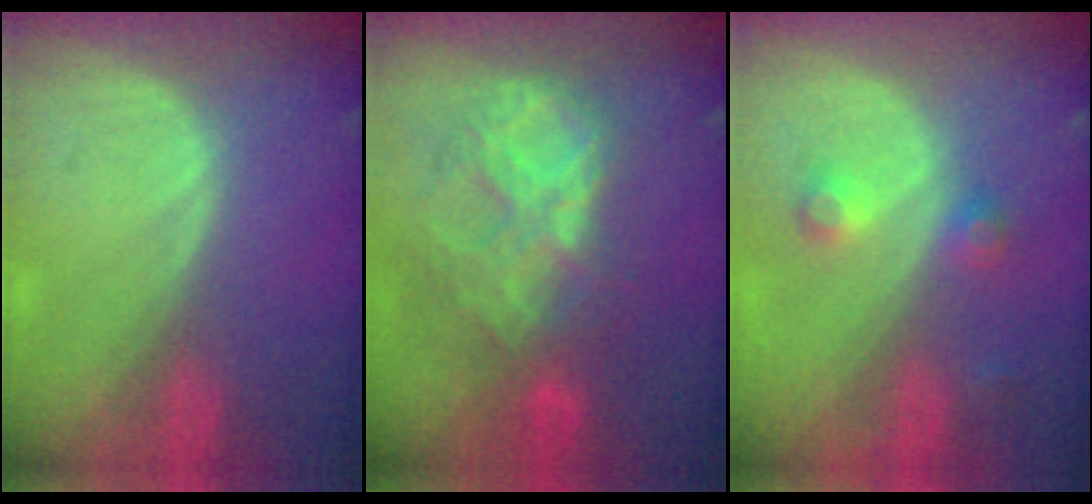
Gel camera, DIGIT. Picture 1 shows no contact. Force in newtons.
{"total": 9.2, "press": 7.8, "slide": 4.9}
{"total": 3.6, "press": 3.4, "slide": 1.1}